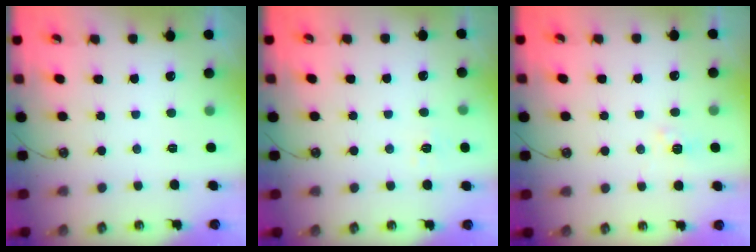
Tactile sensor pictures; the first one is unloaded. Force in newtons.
{"total": 5.5, "press": 5.5, "slide": 0.5}
{"total": 3.9, "press": 3.8, "slide": 0.6}